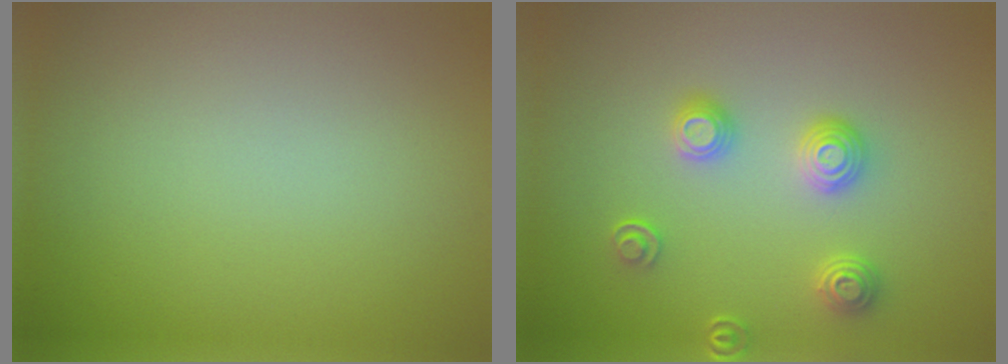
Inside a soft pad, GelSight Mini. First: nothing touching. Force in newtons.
{"total": 3.0, "press": 2.6, "slide": 1.3}